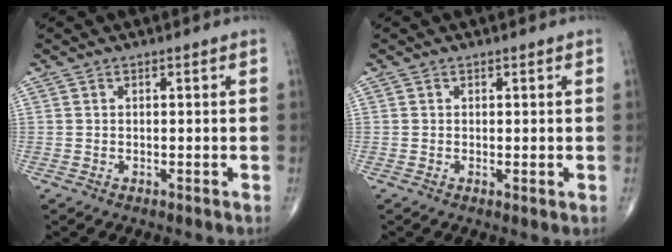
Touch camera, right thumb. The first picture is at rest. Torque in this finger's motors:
{"motor_torque": [-0.40, -0.05, -0.39, -0.19, 0.01]}